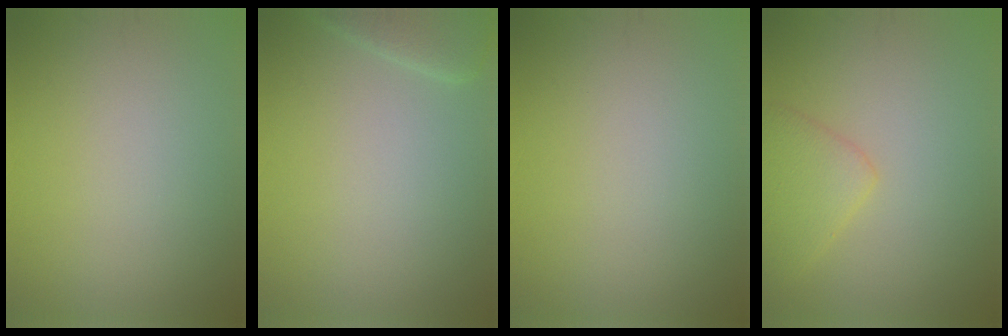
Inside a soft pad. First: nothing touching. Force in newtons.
{"total": 2.2, "press": 2.2, "slide": 0.3}
{"total": 0.0}
{"total": 2.8, "press": 2.8, "slide": 0.1}